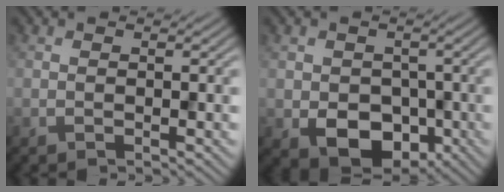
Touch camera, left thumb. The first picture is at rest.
{"total": 5.9, "force": [-1.7, 4.6, 3.2], "torque": [-0.072, -0.019, -0.029]}